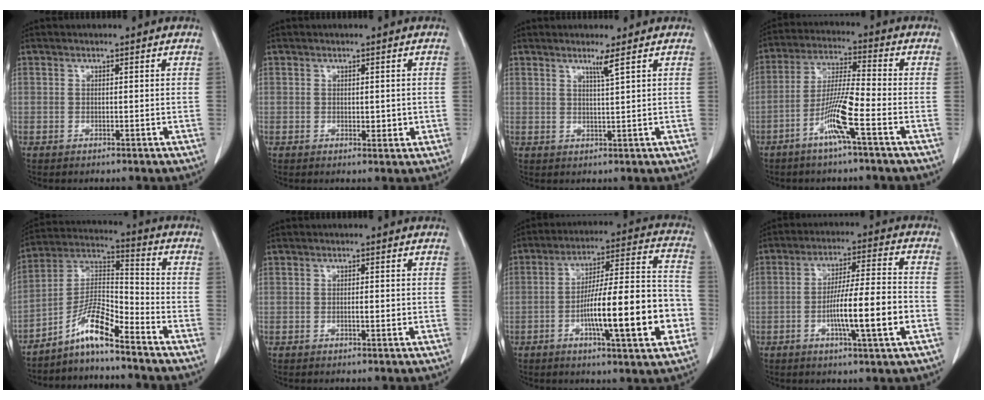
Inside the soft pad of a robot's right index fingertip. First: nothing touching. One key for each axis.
{"total": 2.0, "fx": -0.1, "fy": 1.2, "fz": 1.7, "tx": -0.020, "ty": -0.003, "tz": 0.003}
{"total": 2.2, "fx": 1.4, "fy": -0.8, "fz": 1.5, "tx": -0.032, "ty": -0.011, "tz": 0.028}
{"total": 9.0, "fx": -4.3, "fy": -0.3, "fz": 7.9, "tx": -0.156, "ty": -0.002, "tz": -0.086}
{"total": 8.6, "fx": -6.5, "fy": 0.6, "fz": 5.6, "tx": -0.115, "ty": 0.015, "tz": -0.125}
{"total": 1.3, "fx": -0.2, "fy": 0.3, "fz": 1.2, "tx": -0.022, "ty": 0.000, "tz": -0.003}
{"total": 18.8, "fx": -5.3, "fy": 2.6, "fz": 17.8, "tx": -0.267, "ty": 0.017, "tz": -0.077}
{"total": 12.1, "fx": -3.5, "fy": 0.4, "fz": 11.5, "tx": -0.194, "ty": 0.001, "tz": -0.060}